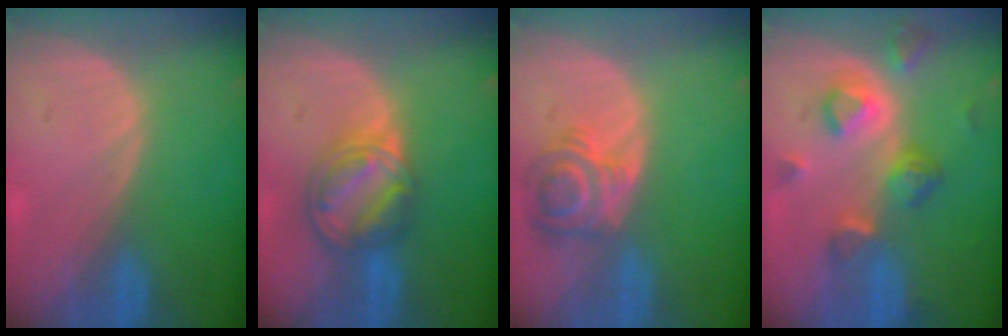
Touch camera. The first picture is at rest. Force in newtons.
{"total": 7.8, "press": 6.7, "slide": 3.8}
{"total": 5.8, "press": 5.8, "slide": 0.3}
{"total": 8.1, "press": 7.2, "slide": 3.7}